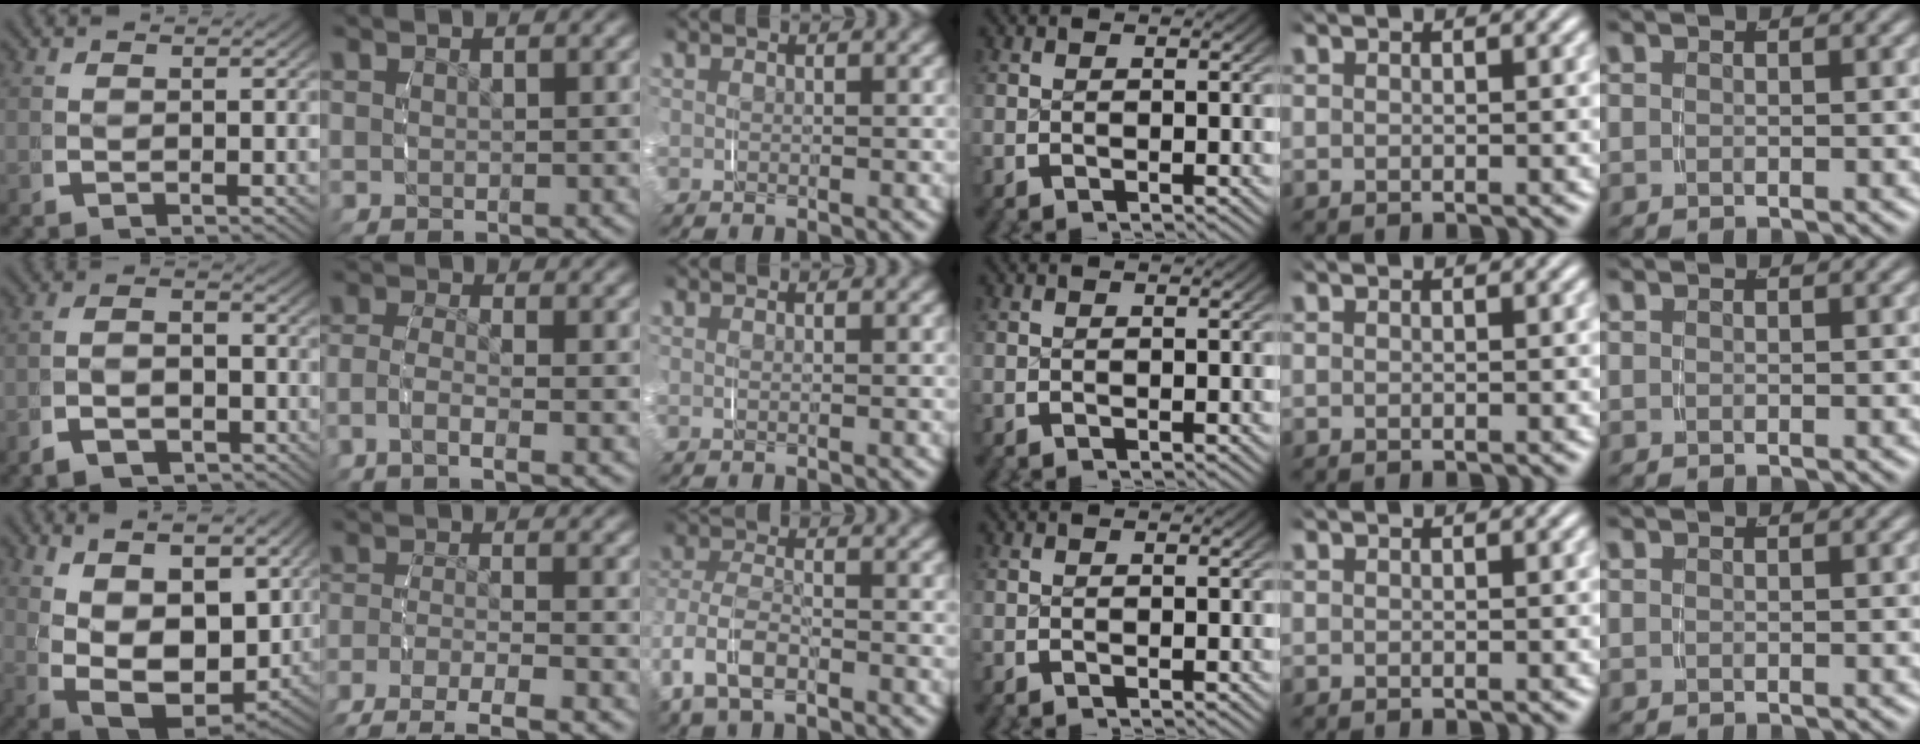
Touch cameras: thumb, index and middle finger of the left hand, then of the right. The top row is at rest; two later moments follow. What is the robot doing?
{"motion": "grasp_and_lifting", "object": "shirt"}